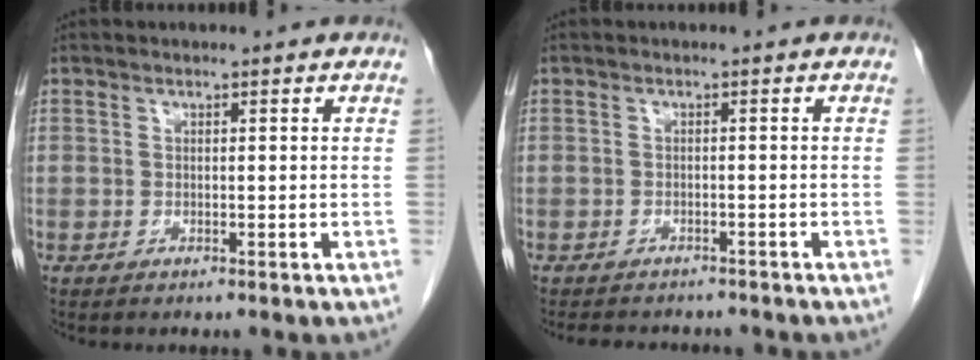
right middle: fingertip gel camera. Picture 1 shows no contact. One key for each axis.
{"total": 7.4, "fx": -6.5, "fy": 2.6, "fz": 2.2, "tx": -0.033, "ty": 0.000, "tz": -0.081}